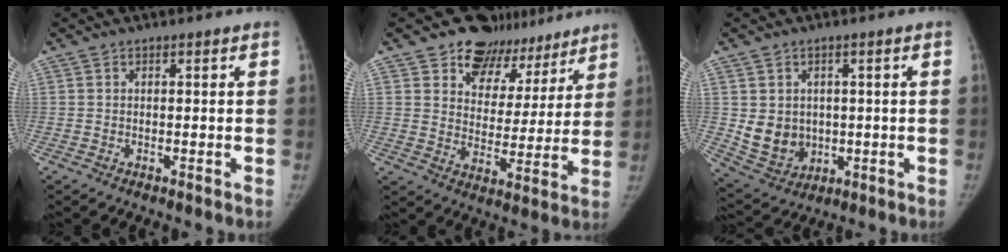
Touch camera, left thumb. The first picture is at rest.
{"total": 15.3, "force": [11.5, 9.5, 3.1], "torque": [0.006, -0.068, 0.152]}
{"total": 8.5, "force": [0.3, 7.3, 4.3], "torque": [-0.046, -0.012, 0.030]}